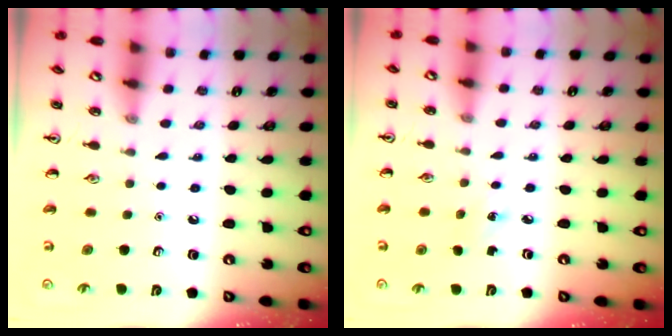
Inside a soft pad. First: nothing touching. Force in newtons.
{"total": 2.5, "press": 2.3, "slide": 0.9}